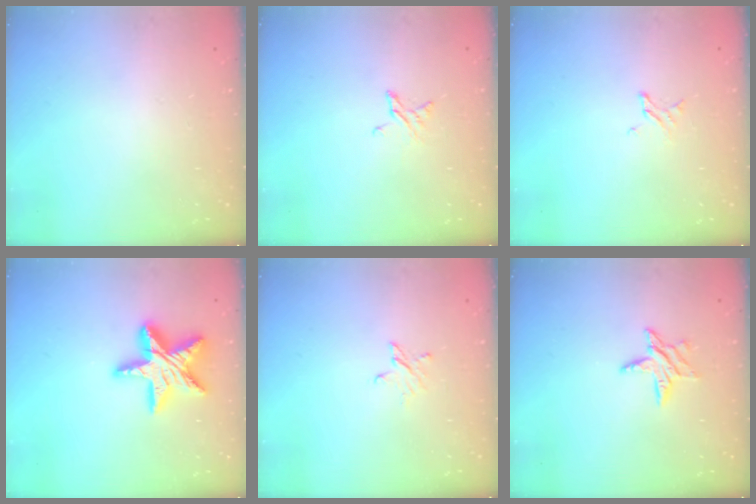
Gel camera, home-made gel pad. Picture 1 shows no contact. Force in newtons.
{"total": 3.0, "press": 3.0, "slide": 0.3}
{"total": 1.6, "press": 1.6, "slide": 0.2}
{"total": 18.8, "press": 18.7, "slide": 1.9}
{"total": 3.2, "press": 3.2, "slide": 0.3}
{"total": 6.8, "press": 6.8, "slide": 0.2}